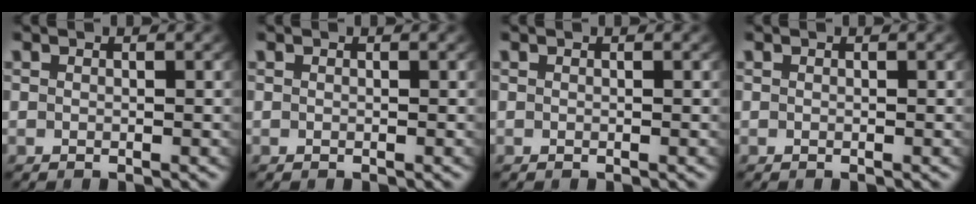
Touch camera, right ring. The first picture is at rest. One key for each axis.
{"total": 0.0}
{"total": 0.0}
{"total": 0.0}